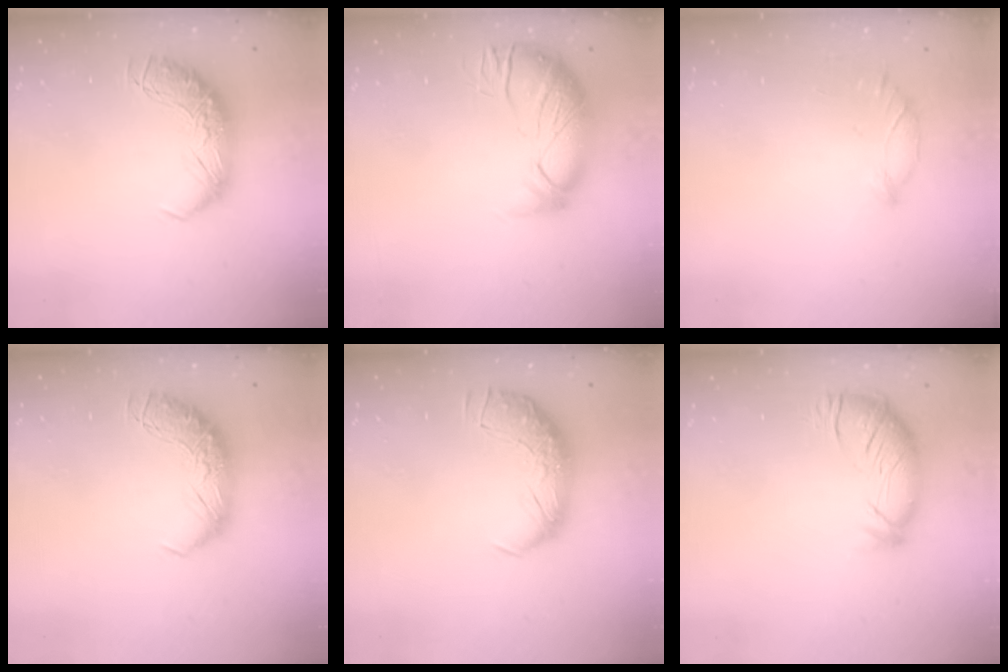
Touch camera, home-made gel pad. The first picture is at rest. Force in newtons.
{"total": 2.9, "press": 1.4, "slide": 2.6}
{"total": 5.8, "press": 5.7, "slide": 1.0}
{"total": 0.0}
{"total": 2.4, "press": 1.1, "slide": 2.2}
{"total": 2.9, "press": 2.0, "slide": 2.0}